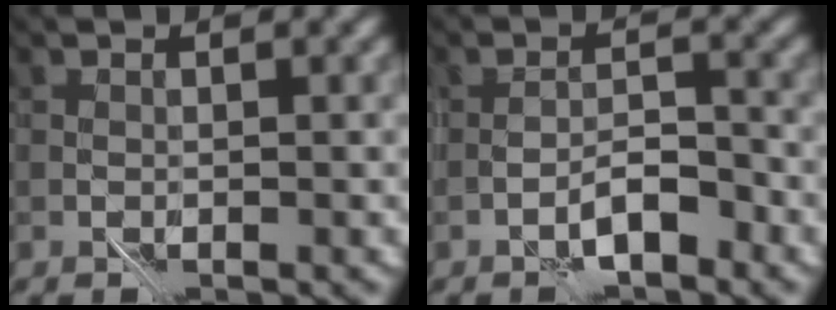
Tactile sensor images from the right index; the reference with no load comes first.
{"total": 2.4, "force": [-1.7, 0.6, 1.6], "torque": [-0.020, 0.009, -0.031]}